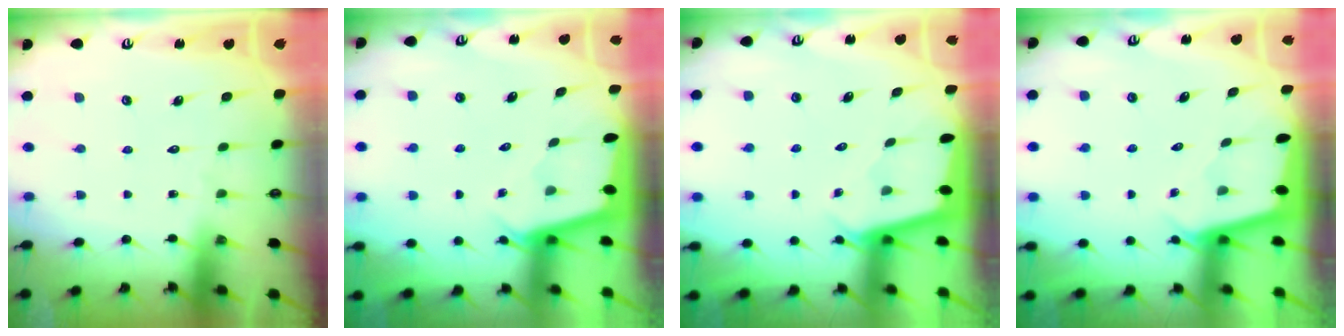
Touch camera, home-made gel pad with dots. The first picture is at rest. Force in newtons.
{"total": 2.1, "press": 2.1, "slide": 0.2}
{"total": 1.9, "press": 1.9, "slide": 0.1}
{"total": 1.9, "press": 1.9, "slide": 0.1}